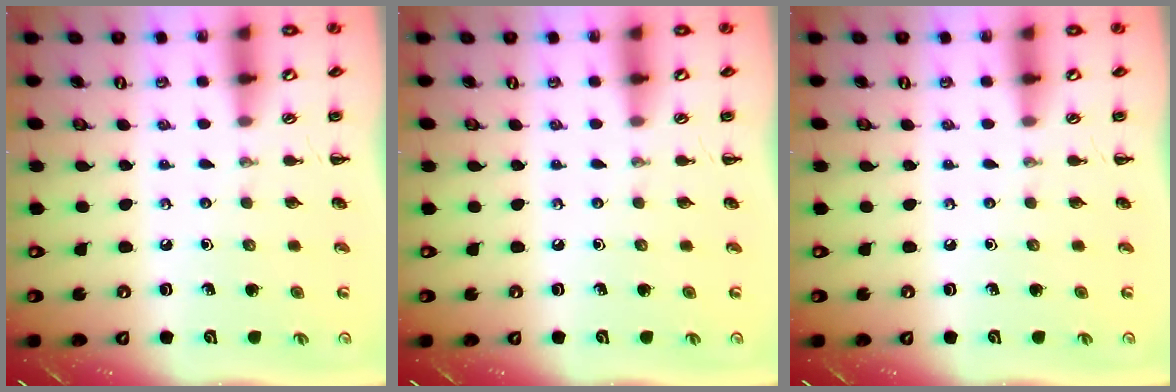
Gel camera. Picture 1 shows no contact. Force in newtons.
{"total": 0.0}
{"total": 0.0}